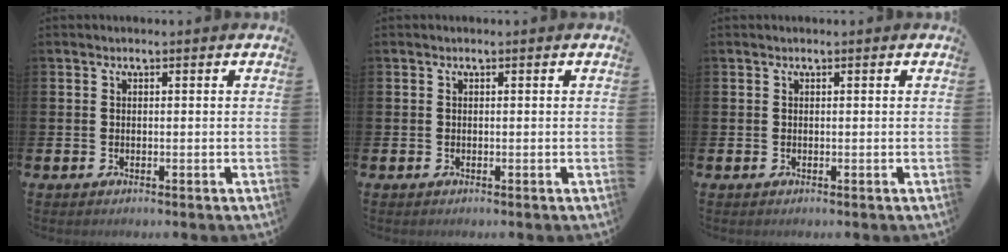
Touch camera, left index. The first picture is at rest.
{"total": 0.0}
{"total": 0.0}